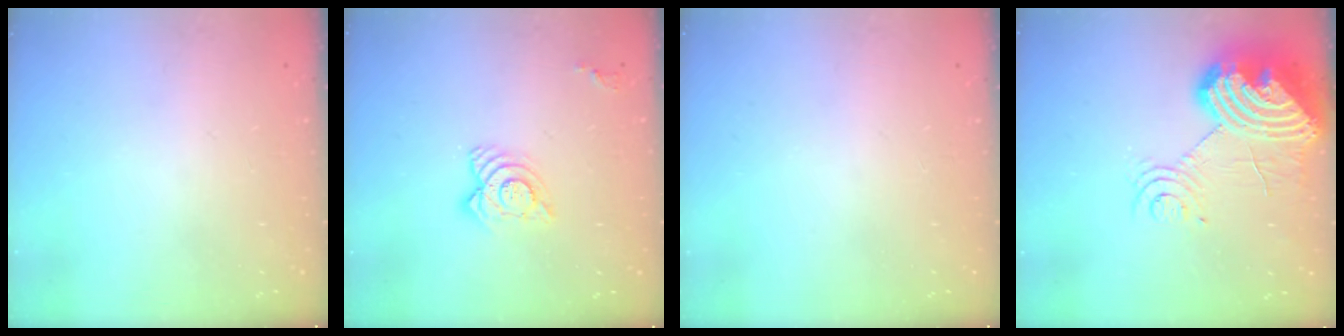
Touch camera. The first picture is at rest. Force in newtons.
{"total": 9.7, "press": 9.6, "slide": 1.0}
{"total": 0.0}
{"total": 20.7, "press": 20.5, "slide": 2.7}